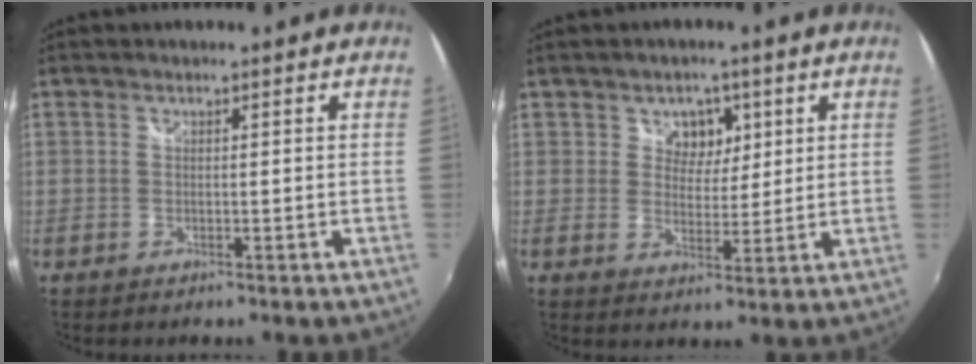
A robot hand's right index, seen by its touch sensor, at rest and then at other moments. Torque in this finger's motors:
{"motor_torque": [0.39, 0.38, 0.17, 0.03]}